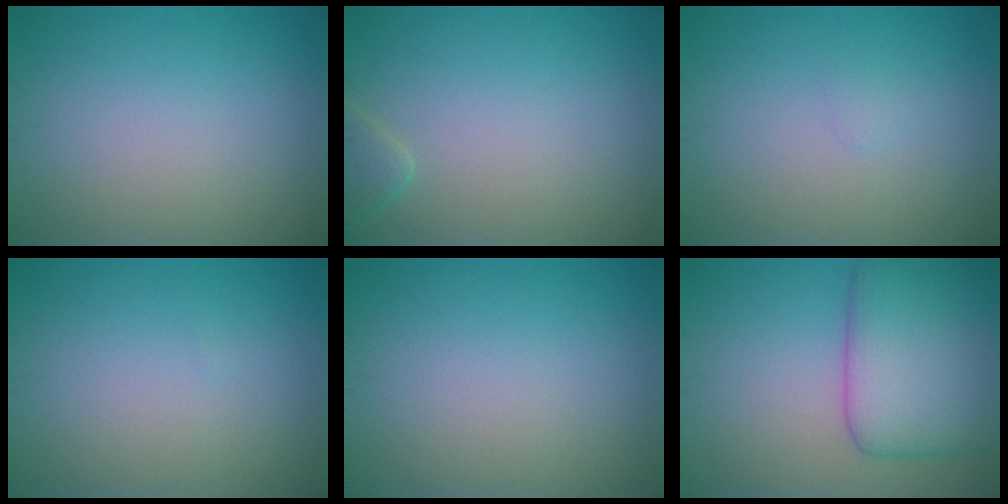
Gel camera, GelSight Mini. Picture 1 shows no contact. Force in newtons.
{"total": 1.4, "press": 1.4, "slide": 0.2}
{"total": 0.6, "press": 0.5, "slide": 0.1}
{"total": 0.0}
{"total": 0.0}
{"total": 8.3, "press": 8.3, "slide": 0.2}